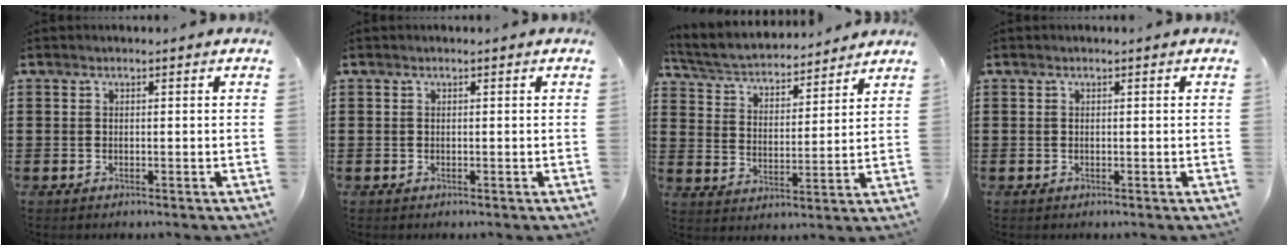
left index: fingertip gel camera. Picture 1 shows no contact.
{"total": 0.0}
{"total": 4.2, "force": [4.1, 0.6, 0.9], "torque": [-0.040, -0.029, 0.065]}
{"total": 0.0}